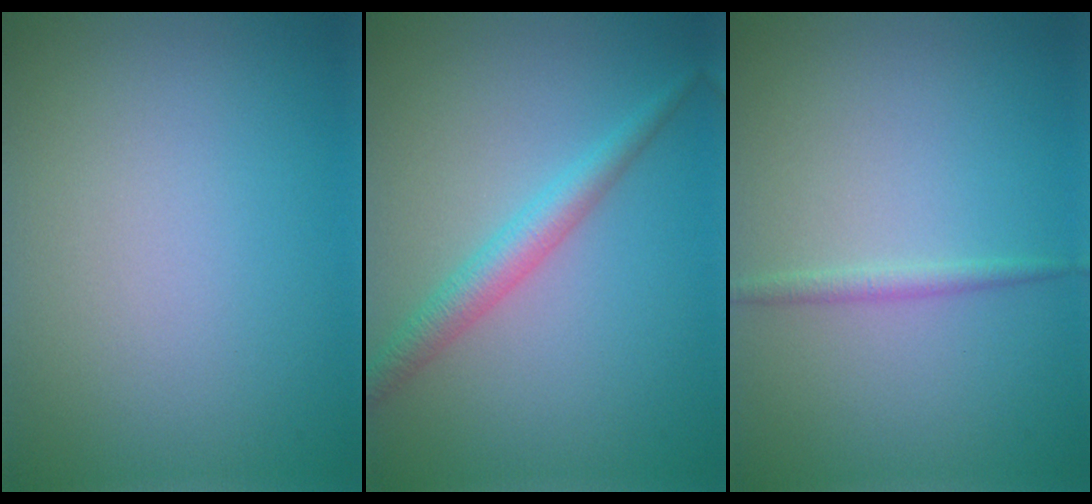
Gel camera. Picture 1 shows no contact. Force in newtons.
{"total": 2.8, "press": 2.8, "slide": 0.1}
{"total": 1.1, "press": 1.1, "slide": 0.0}